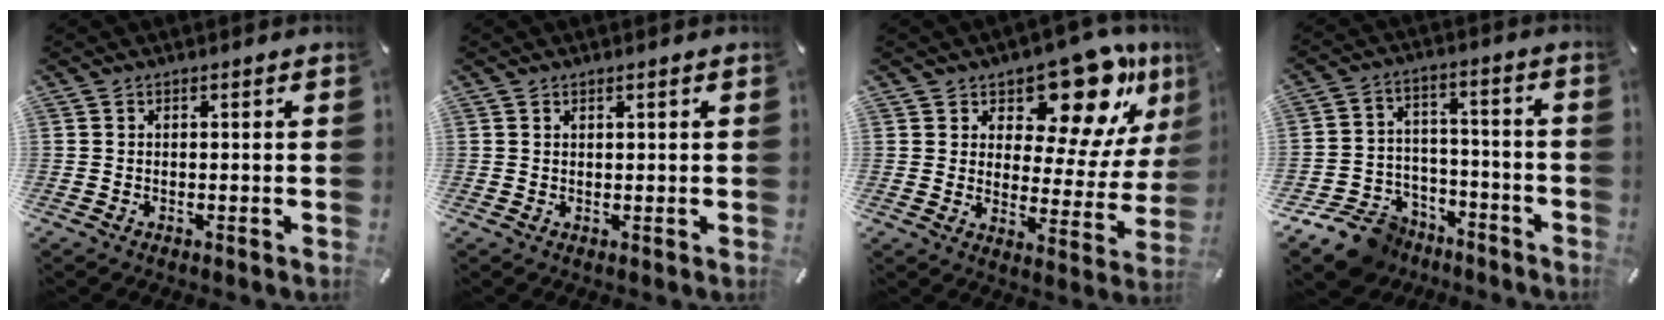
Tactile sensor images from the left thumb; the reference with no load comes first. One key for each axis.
{"total": 0.6, "fx": 0.4, "fy": 0.3, "fz": 0.4, "tx": -0.006, "ty": 0.001, "tz": 0.008}
{"total": 16.8, "fx": 12.6, "fy": 7.3, "fz": 8.3, "tx": -0.116, "ty": -0.104, "tz": 0.213}
{"total": 11.9, "fx": -8.6, "fy": 7.5, "fz": 3.2, "tx": -0.057, "ty": 0.057, "tz": -0.153}